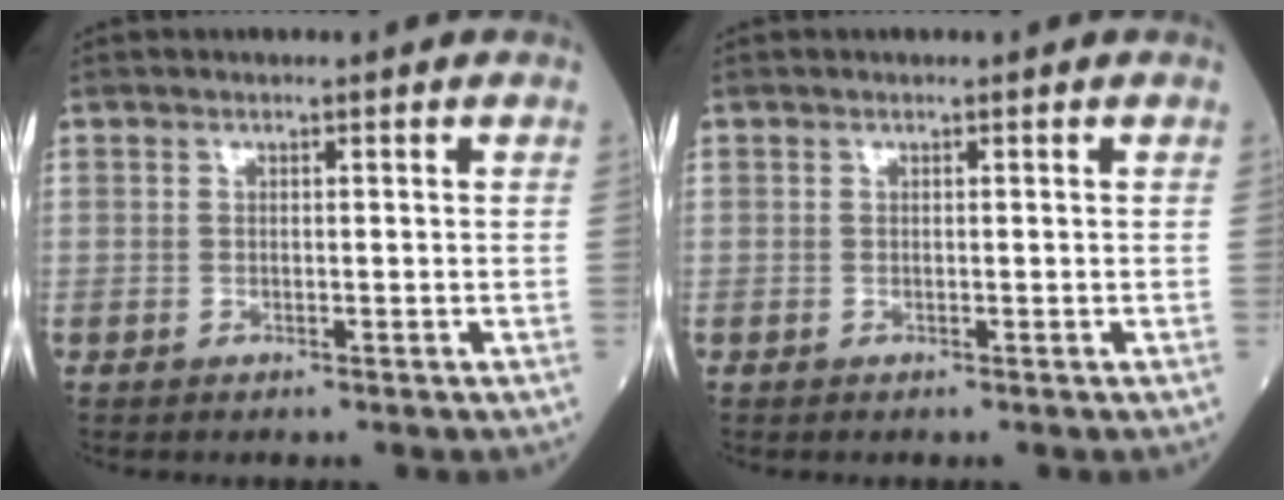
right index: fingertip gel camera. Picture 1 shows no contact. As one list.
[{"total": 0.0}]